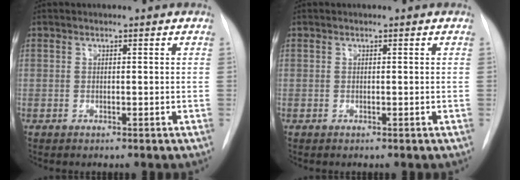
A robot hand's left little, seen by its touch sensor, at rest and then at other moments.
{"total": 0.0}